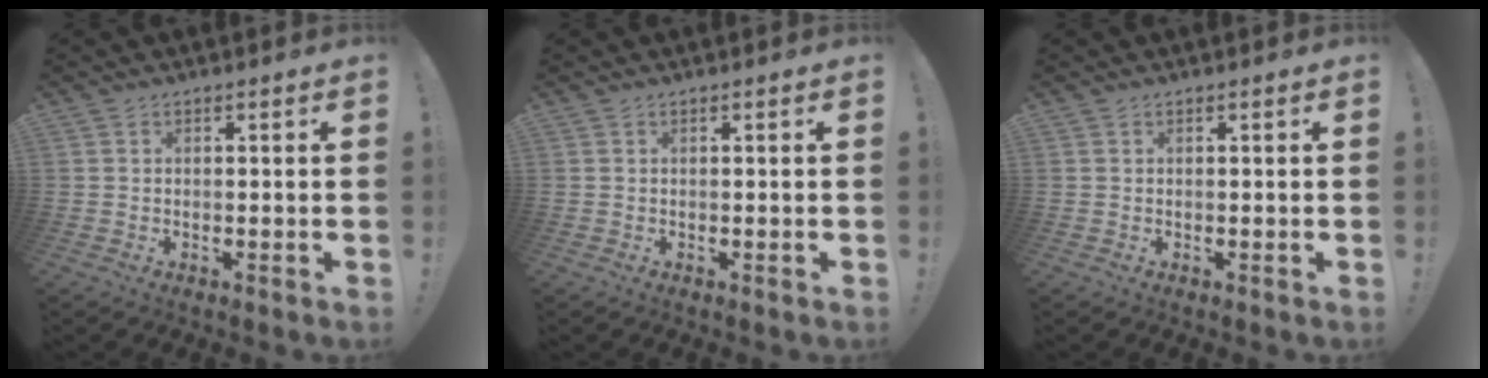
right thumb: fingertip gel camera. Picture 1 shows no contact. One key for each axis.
{"total": 0.0}
{"total": 0.0}